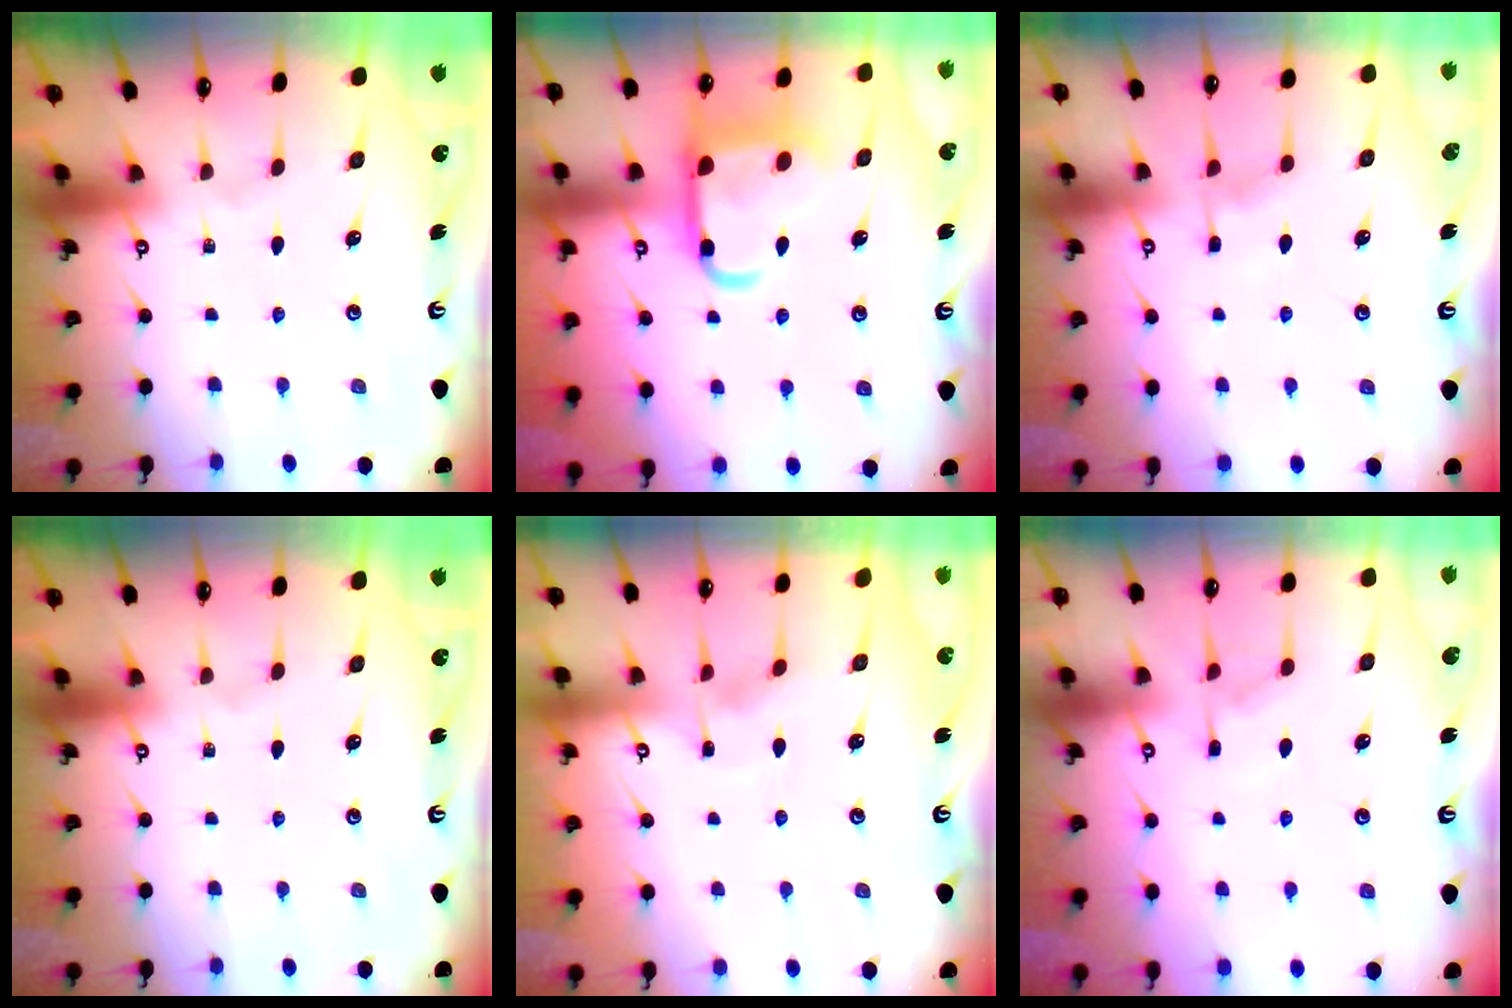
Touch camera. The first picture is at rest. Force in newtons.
{"total": 14.6, "press": 14.5, "slide": 1.4}
{"total": 4.6, "press": 4.6, "slide": 0.6}
{"total": 0.0}
{"total": 3.0, "press": 2.9, "slide": 0.4}
{"total": 5.2, "press": 5.1, "slide": 0.7}